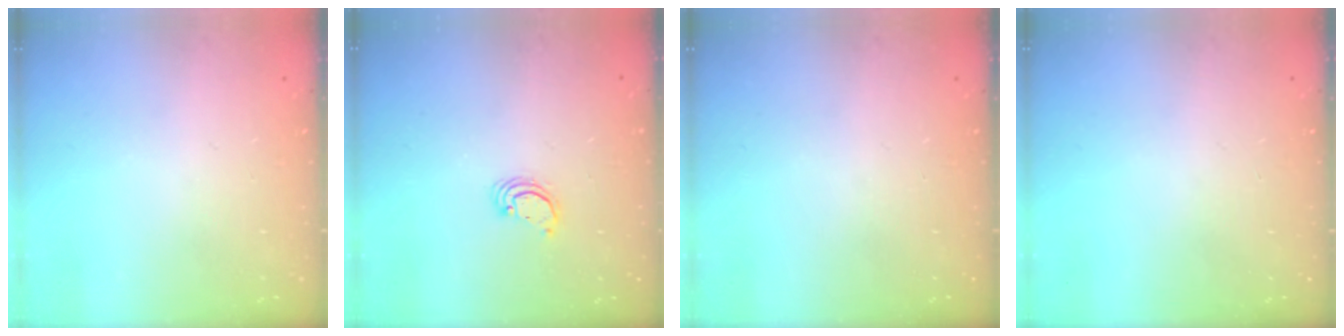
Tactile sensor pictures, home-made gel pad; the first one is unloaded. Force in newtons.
{"total": 2.7, "press": 2.7, "slide": 0.1}
{"total": 0.0}
{"total": 0.0}